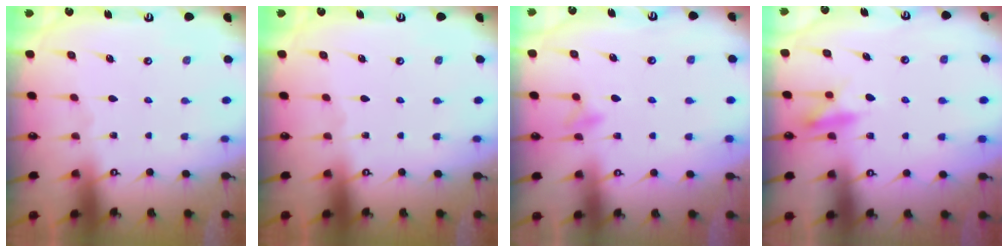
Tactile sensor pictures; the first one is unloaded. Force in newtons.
{"total": 0.0}
{"total": 7.3, "press": 7.2, "slide": 0.7}
{"total": 9.1, "press": 9.1, "slide": 1.2}